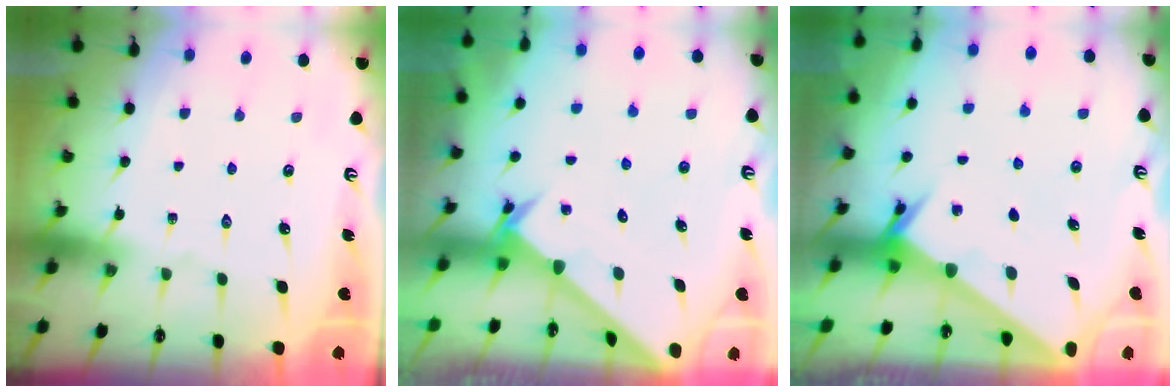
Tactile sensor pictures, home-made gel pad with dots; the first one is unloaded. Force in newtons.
{"total": 2.5, "press": 2.5, "slide": 0.2}
{"total": 2.5, "press": 2.5, "slide": 0.2}